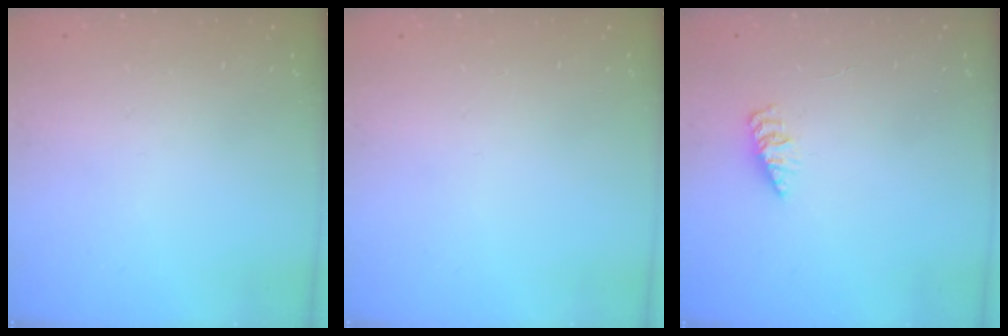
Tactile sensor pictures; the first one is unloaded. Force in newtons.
{"total": 0.0}
{"total": 2.4, "press": 2.4, "slide": 0.3}